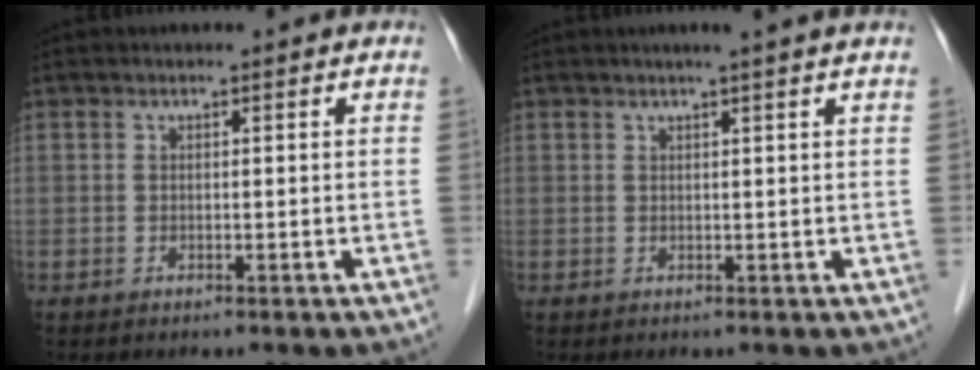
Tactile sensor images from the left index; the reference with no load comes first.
{"total": 2.9, "force": [2.3, -0.7, 1.6], "torque": [-0.021, 0.009, 0.030]}